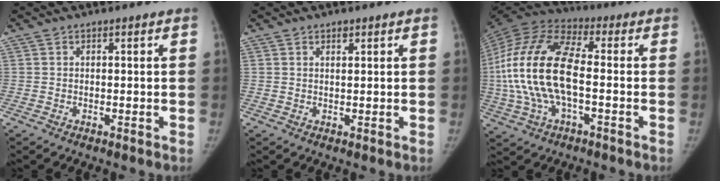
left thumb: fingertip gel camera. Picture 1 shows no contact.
{"total": 1.3, "force": [0.8, 0.5, 0.9], "torque": [-0.009, -0.002, 0.012]}
{"total": 20.2, "force": [-1.5, 9.4, 17.8], "torque": [-0.384, 0.027, -0.030]}